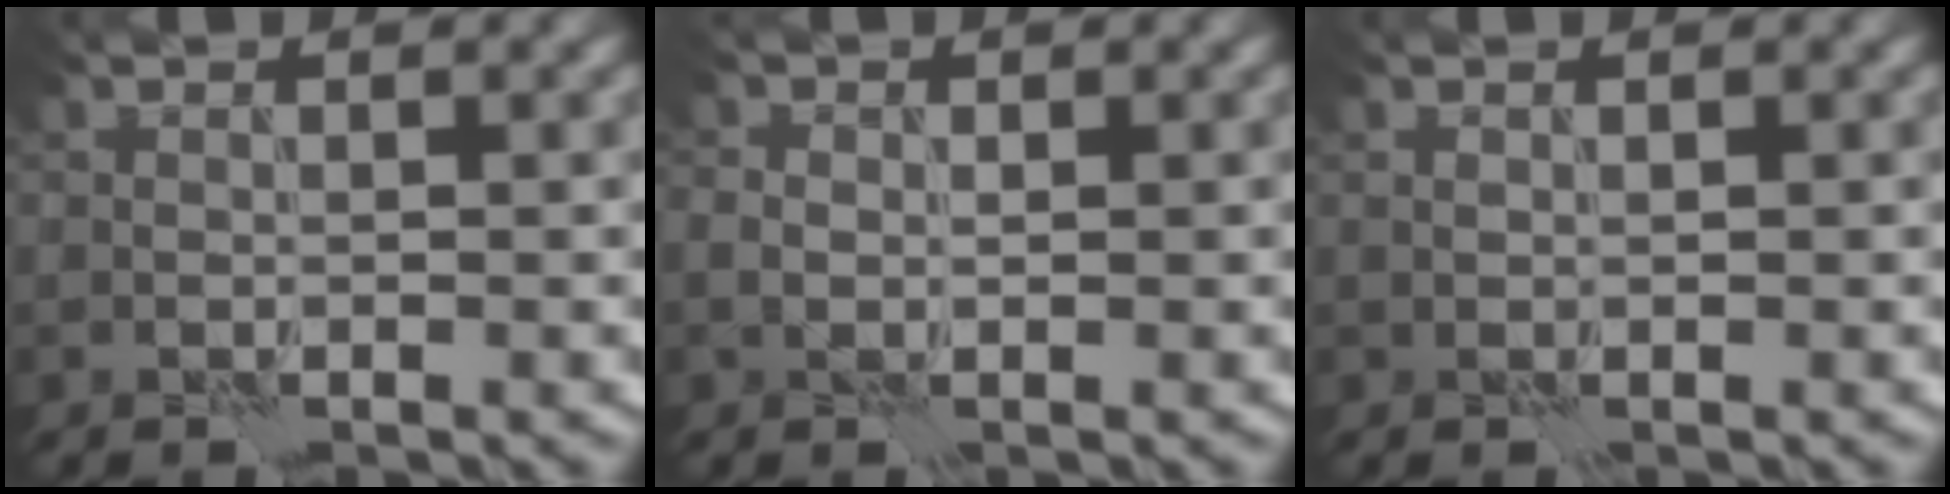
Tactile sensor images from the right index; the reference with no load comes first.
{"total": 1.2, "force": [-0.1, 1.0, 0.5], "torque": [-0.009, 0.003, -0.006]}
{"total": 0.0}